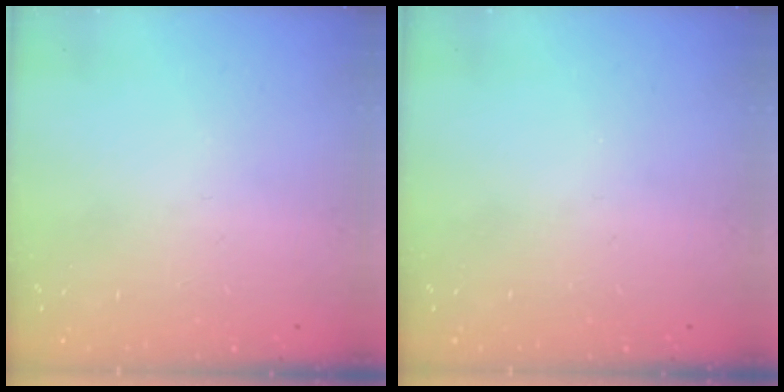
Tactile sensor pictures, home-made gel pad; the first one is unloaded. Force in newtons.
{"total": 0.0}